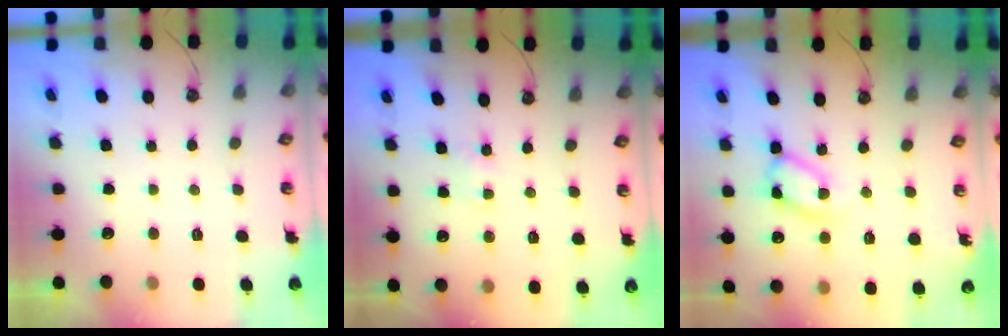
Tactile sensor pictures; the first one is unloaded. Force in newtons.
{"total": 2.5, "press": 2.5, "slide": 0.3}
{"total": 12.9, "press": 12.8, "slide": 1.4}